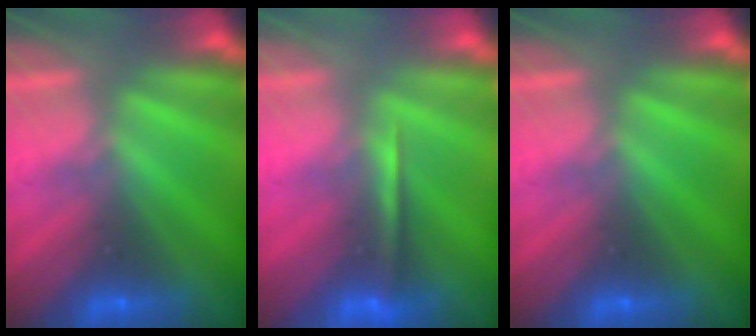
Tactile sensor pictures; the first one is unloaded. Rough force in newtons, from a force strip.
{"total": 1.3}
{"total": 0.0}